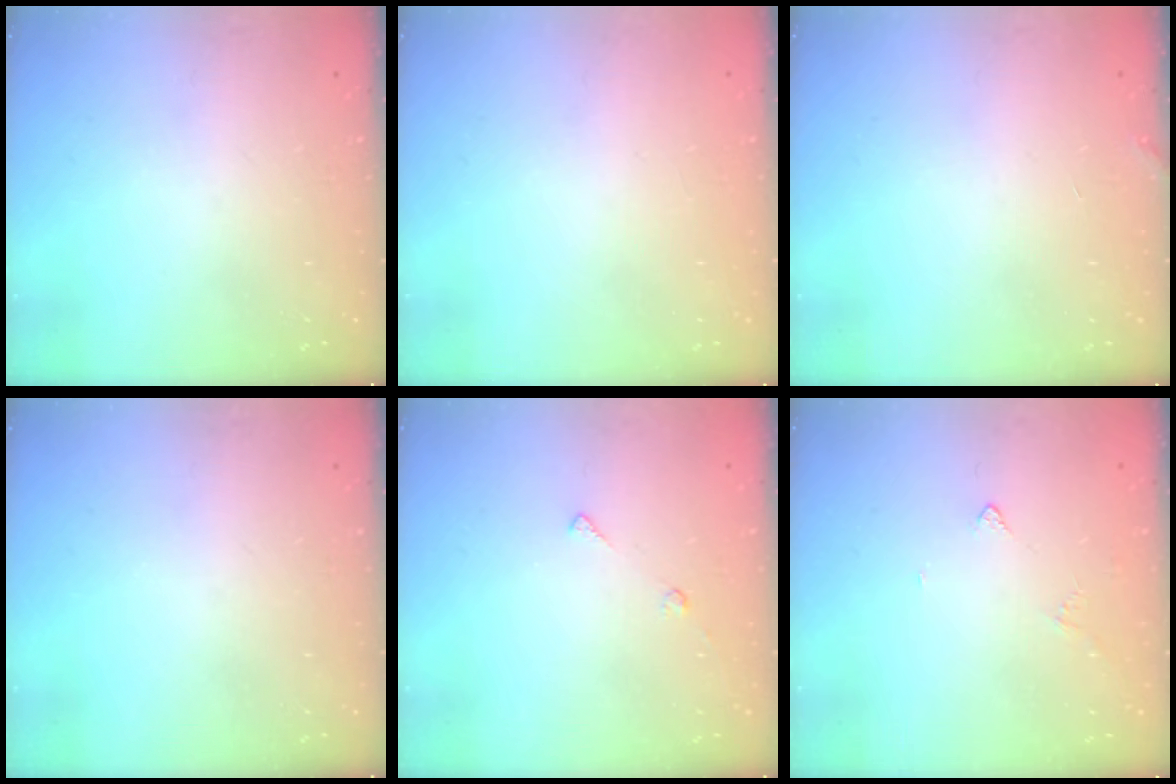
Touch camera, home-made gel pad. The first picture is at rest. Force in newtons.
{"total": 1.8, "press": 1.8, "slide": 0.1}
{"total": 2.3, "press": 2.3, "slide": 0.1}
{"total": 0.0}
{"total": 6.0, "press": 6.0, "slide": 0.6}
{"total": 2.9, "press": 2.9, "slide": 0.5}